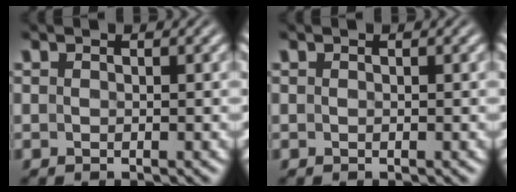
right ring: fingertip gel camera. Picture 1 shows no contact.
{"total": 0.0}